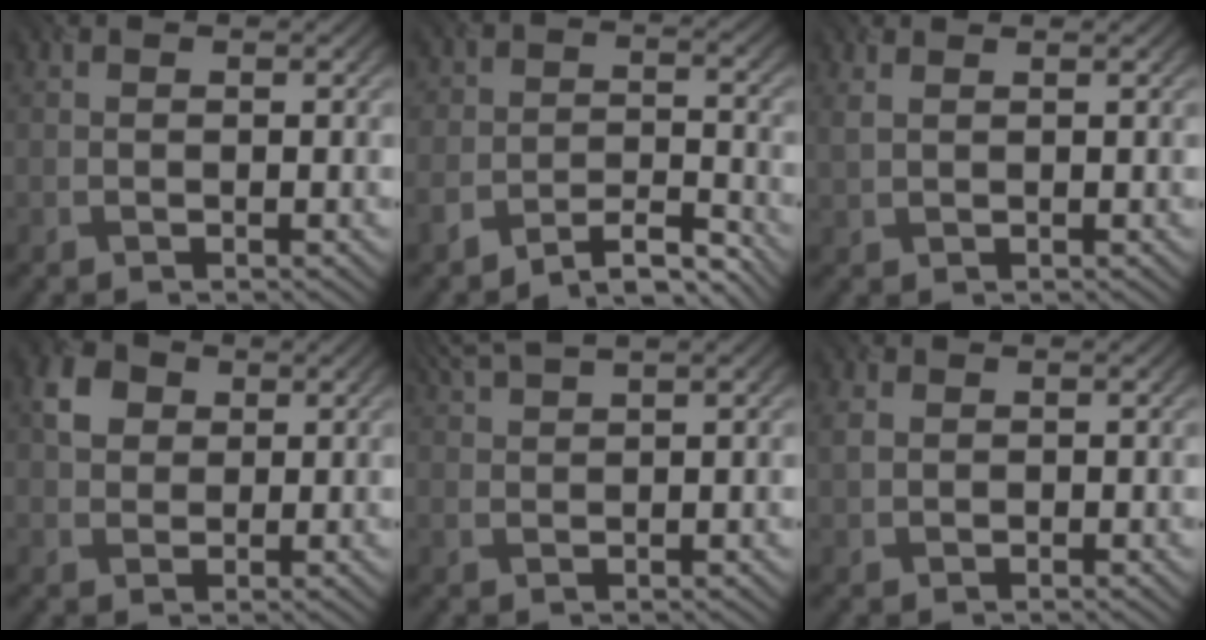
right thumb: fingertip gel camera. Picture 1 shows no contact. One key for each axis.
{"total": 6.1, "fx": -5.4, "fy": 2.2, "fz": 1.8, "tx": -0.028, "ty": -0.004, "tz": -0.107}
{"total": 1.3, "fx": 1.3, "fy": 0.0, "fz": 0.3, "tx": -0.020, "ty": 0.000, "tz": 0.025}
{"total": 3.5, "fx": 1.2, "fy": 3.0, "fz": 1.4, "tx": -0.036, "ty": 0.004, "tz": 0.020}
{"total": 4.4, "fx": 3.3, "fy": 0.4, "fz": 2.8, "tx": -0.066, "ty": 0.019, "tz": 0.065}
{"total": 1.3, "fx": 0.8, "fy": 1.0, "fz": 0.4, "tx": -0.020, "ty": 0.000, "tz": 0.013}